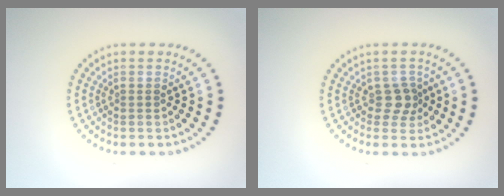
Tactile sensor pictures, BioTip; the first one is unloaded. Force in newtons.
{"total": 1.7, "press": 1.4, "slide": 0.9}